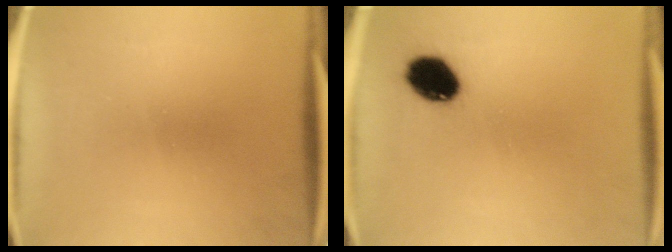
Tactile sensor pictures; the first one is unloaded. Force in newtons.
{"total": 9.0}